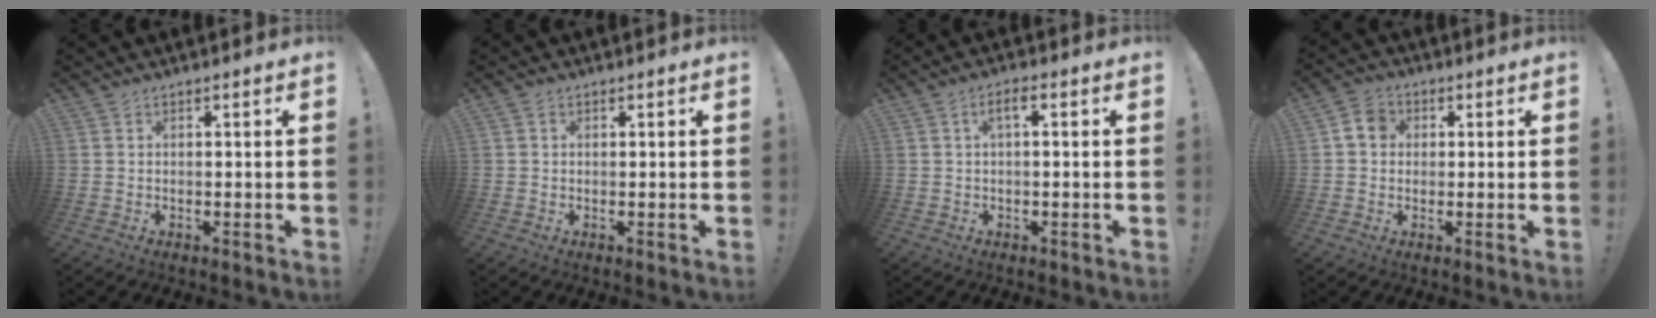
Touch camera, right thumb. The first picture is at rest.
{"total": 0.7, "force": [0.1, 0.7, 0.2], "torque": [0.001, 0.001, 0.001]}
{"total": 4.1, "force": [0.6, 0.8, 4.0], "torque": [-0.076, 0.007, 0.007]}
{"total": 5.6, "force": [0.9, 4.7, 2.9], "torque": [-0.047, 0.011, 0.019]}